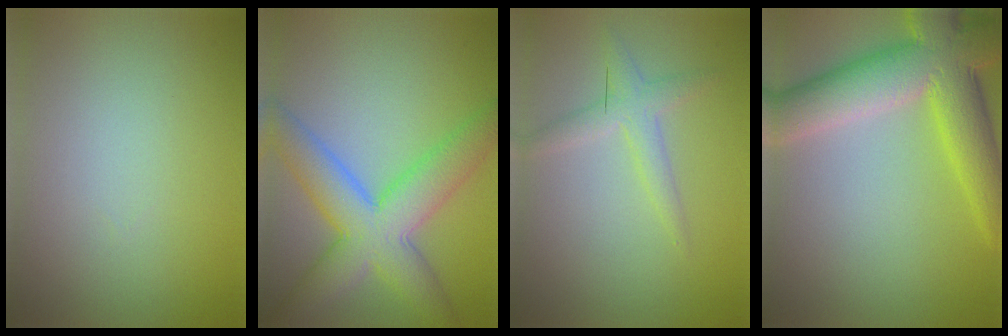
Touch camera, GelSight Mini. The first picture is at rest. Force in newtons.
{"total": 7.9, "press": 7.9, "slide": 0.4}
{"total": 2.1, "press": 2.1, "slide": 0.1}
{"total": 9.5, "press": 9.5, "slide": 0.4}